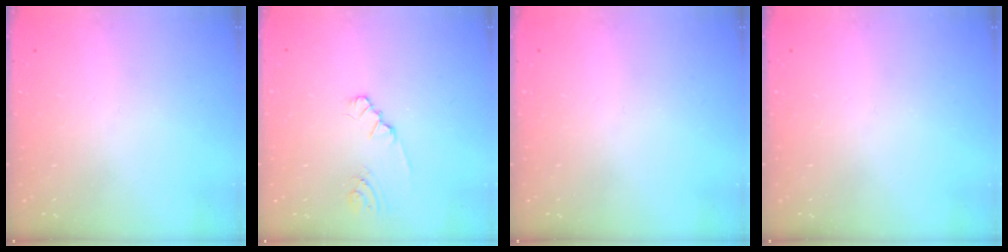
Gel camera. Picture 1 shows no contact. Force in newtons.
{"total": 1.8, "press": 1.8, "slide": 0.2}
{"total": 0.0}
{"total": 0.0}